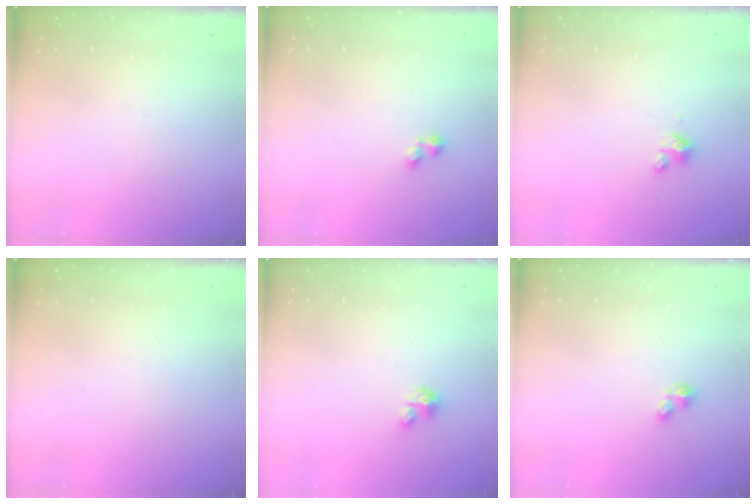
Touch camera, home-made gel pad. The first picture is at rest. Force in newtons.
{"total": 2.0, "press": 2.0, "slide": 0.2}
{"total": 4.4, "press": 4.4, "slide": 0.3}
{"total": 0.0}
{"total": 2.4, "press": 2.4, "slide": 0.1}
{"total": 2.1, "press": 2.1, "slide": 0.3}